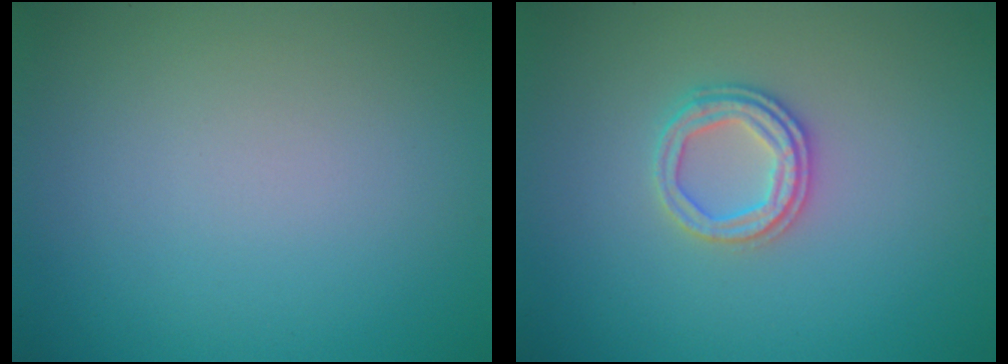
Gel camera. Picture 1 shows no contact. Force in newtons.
{"total": 2.5, "press": 2.4, "slide": 0.6}